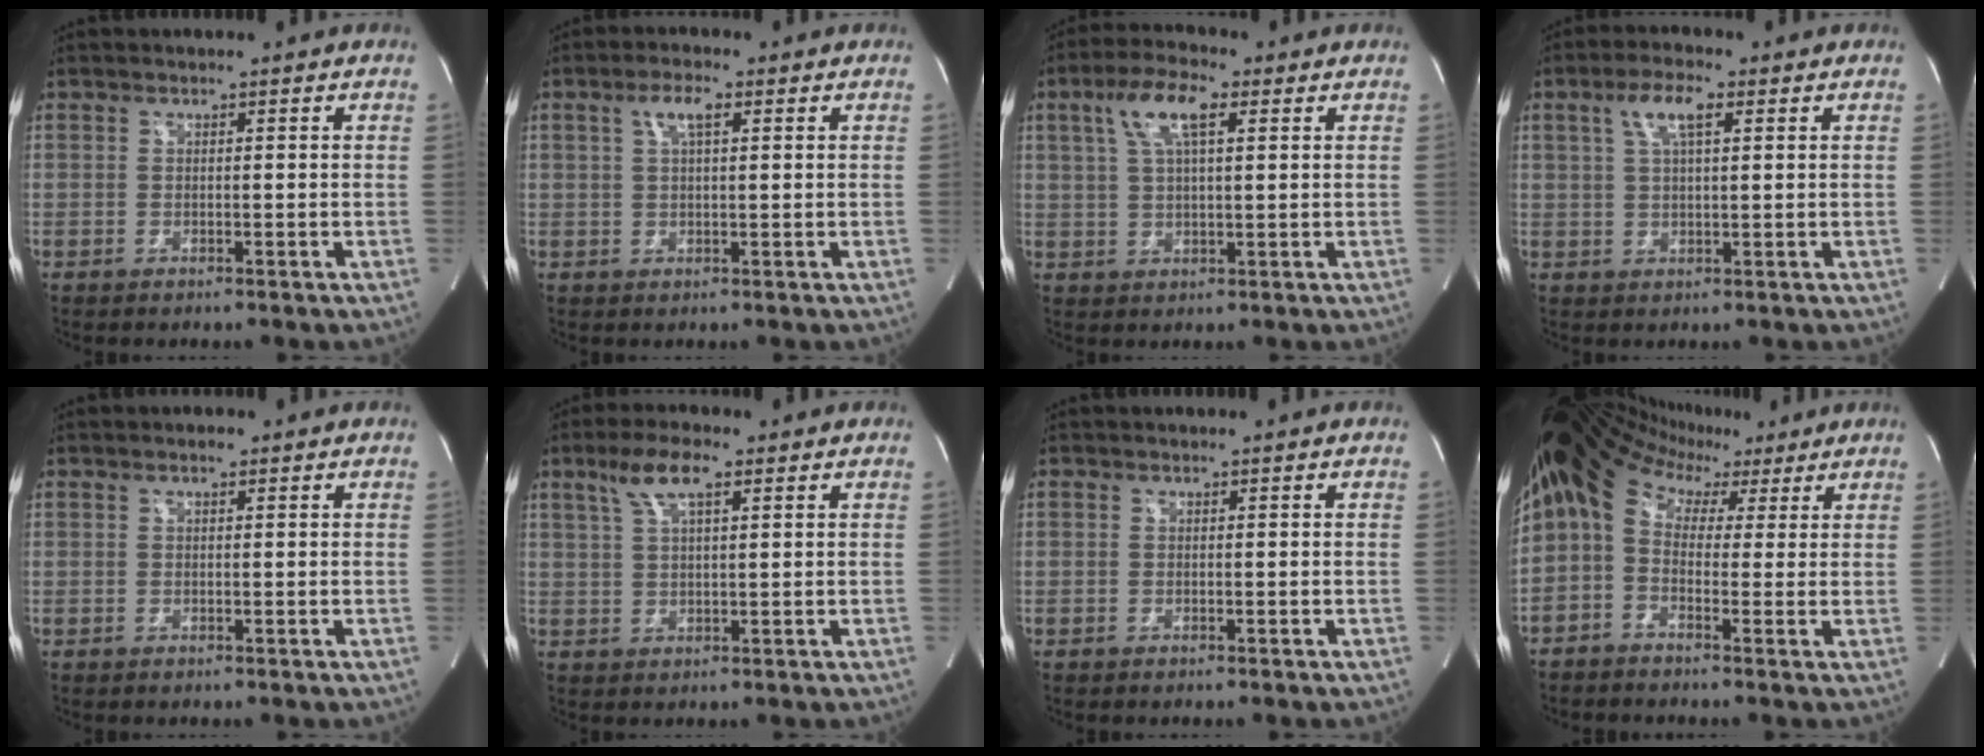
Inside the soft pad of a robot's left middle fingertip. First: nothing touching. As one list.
[{"total": 3.7, "force": [1.5, 0.9, 3.3], "torque": [-0.067, 0.010, 0.030]}, {"total": 7.7, "force": [3.2, 2.1, 6.7], "torque": [-0.136, 0.019, 0.061]}, {"total": 5.5, "force": [2.3, 1.3, 4.8], "torque": [-0.099, 0.014, 0.046]}, {"total": 1.0, "force": [0.6, 0.3, 0.7], "torque": [-0.013, 0.004, 0.010]}, {"total": 6.0, "force": [3.3, 1.3, 4.8], "torque": [-0.103, 0.018, 0.065]}, {"total": 0.0}, {"total": 9.5, "force": [4.8, 5.9, 5.7], "torque": [-0.107, 0.070, 0.071]}]